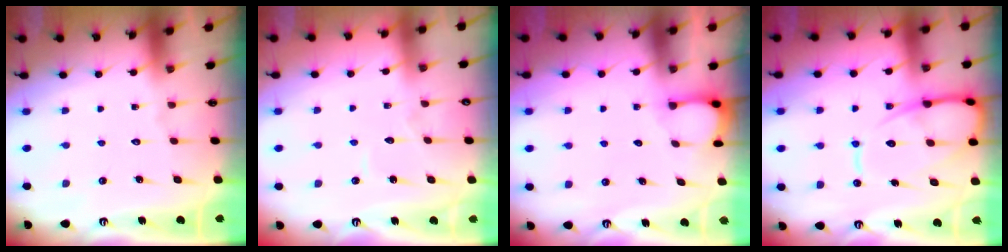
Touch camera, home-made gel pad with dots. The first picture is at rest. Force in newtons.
{"total": 2.9, "press": 2.9, "slide": 0.3}
{"total": 2.3, "press": 2.2, "slide": 0.4}
{"total": 12.9, "press": 12.8, "slide": 1.3}